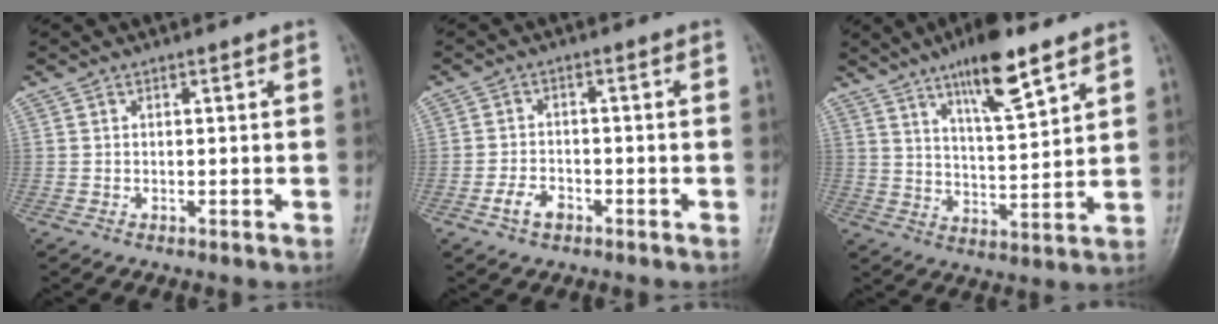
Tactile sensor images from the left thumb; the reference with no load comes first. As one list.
[{"total": 3.9, "force": [-2.1, 2.4, 2.2], "torque": [-0.038, 0.016, -0.038]}, {"total": 12.6, "force": [8.0, 2.9, 9.3], "torque": [-0.140, -0.045, 0.134]}]